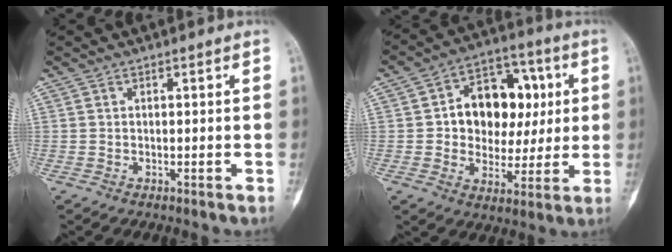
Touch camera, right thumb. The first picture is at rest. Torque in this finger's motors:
{"motor_torque": [0.03, 0.23, 0.46, -0.27, 0.27]}